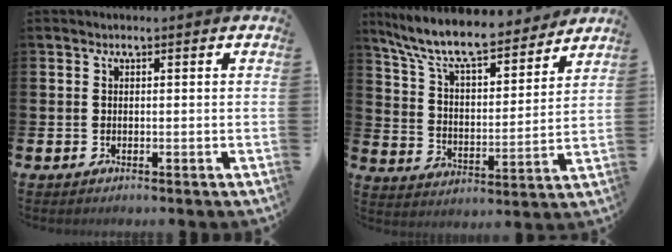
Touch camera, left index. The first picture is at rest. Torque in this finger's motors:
{"motor_torque": [1.07, -1.07, 0.36, 0.21]}